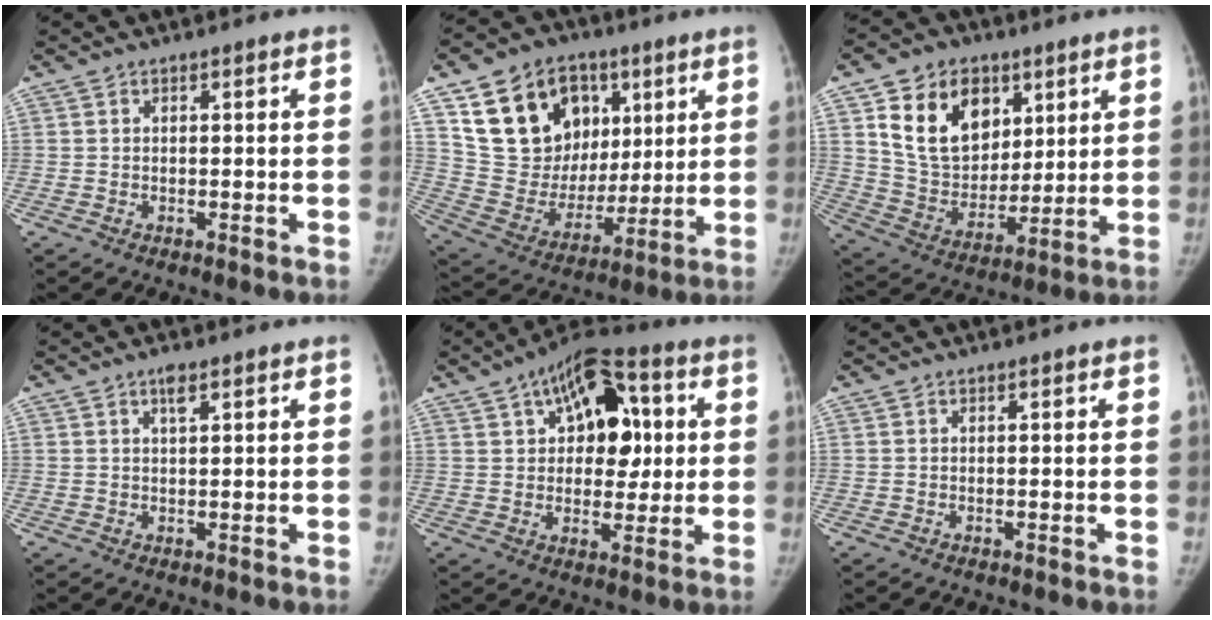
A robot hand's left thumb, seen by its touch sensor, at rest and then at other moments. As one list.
[{"total": 22.9, "force": [9.6, 17.0, 12.0], "torque": [-0.172, -0.006, 0.182]}, {"total": 18.3, "force": [7.9, 13.3, 9.8], "torque": [-0.132, -0.030, 0.151]}, {"total": 2.0, "force": [1.2, 0.6, 1.5], "torque": [-0.025, -0.002, 0.021]}, {"total": 16.6, "force": [4.6, 9.6, 12.8], "torque": [-0.137, 0.014, 0.065]}, {"total": 0.0}]